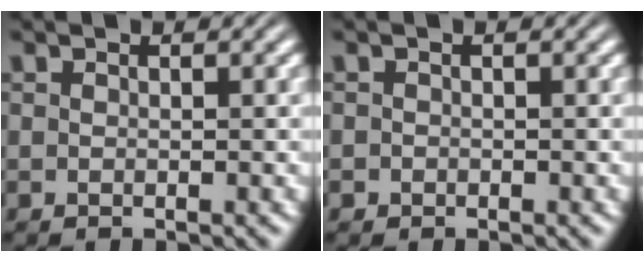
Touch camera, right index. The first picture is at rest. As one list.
[{"total": 0.7, "force": [-0.5, -0.3, -0.4], "torque": [0.015, -0.009, -0.003]}]